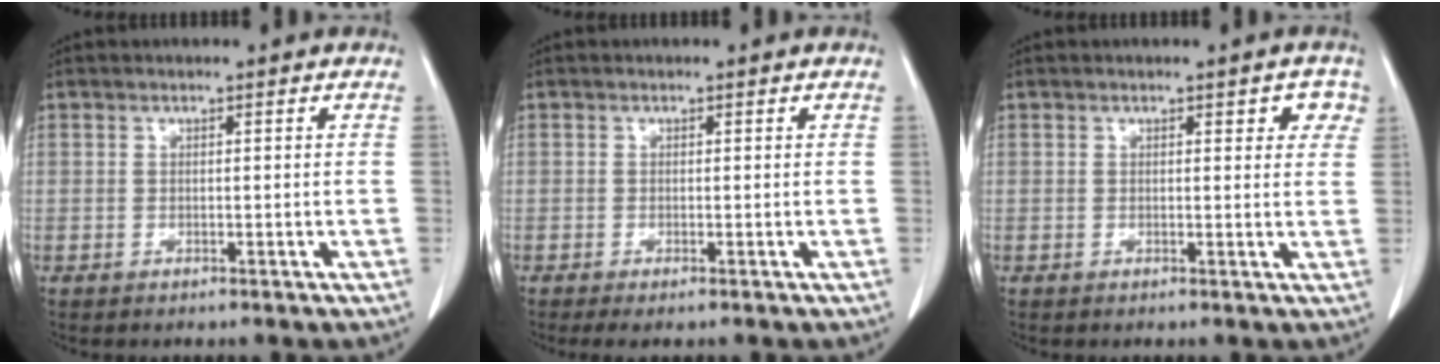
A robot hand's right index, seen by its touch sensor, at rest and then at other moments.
{"total": 1.2, "force": [-0.7, 0.3, 0.9], "torque": [-0.017, -0.003, -0.011]}
{"total": 3.0, "force": [1.4, 1.4, 2.3], "torque": [-0.014, 0.007, 0.011]}